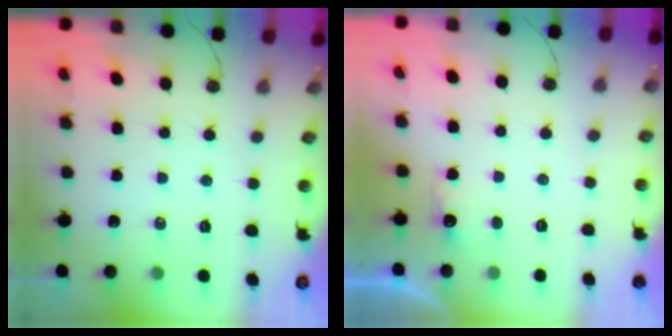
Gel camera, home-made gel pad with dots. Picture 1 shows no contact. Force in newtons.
{"total": 2.2, "press": 2.0, "slide": 0.9}